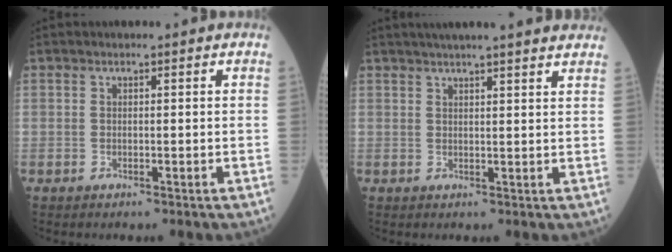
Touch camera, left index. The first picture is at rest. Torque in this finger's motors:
{"motor_torque": [-0.05, -0.83, 0.31, 0.03]}